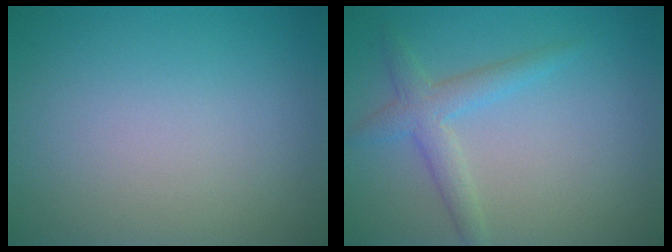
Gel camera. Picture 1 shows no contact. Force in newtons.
{"total": 2.6, "press": 2.6, "slide": 0.1}